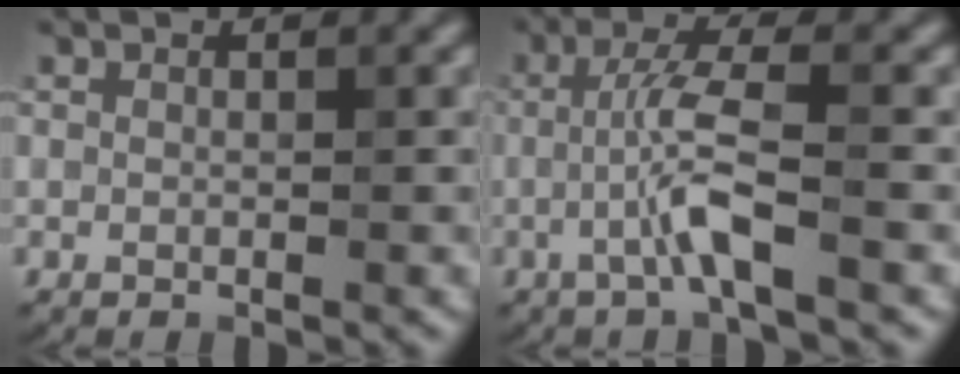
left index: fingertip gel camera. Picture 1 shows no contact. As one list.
[{"total": 4.0, "force": [-1.1, 0.3, 3.9], "torque": [-0.082, 0.011, -0.028]}]